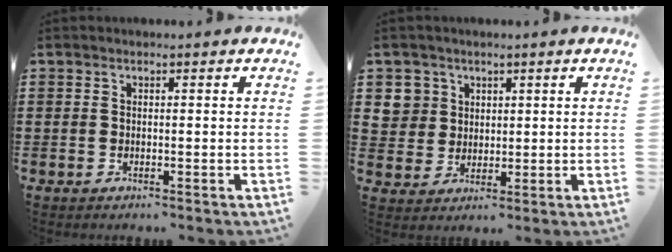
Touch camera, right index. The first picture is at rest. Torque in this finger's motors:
{"motor_torque": [0.19, 0.19, 0.00, 0.00]}